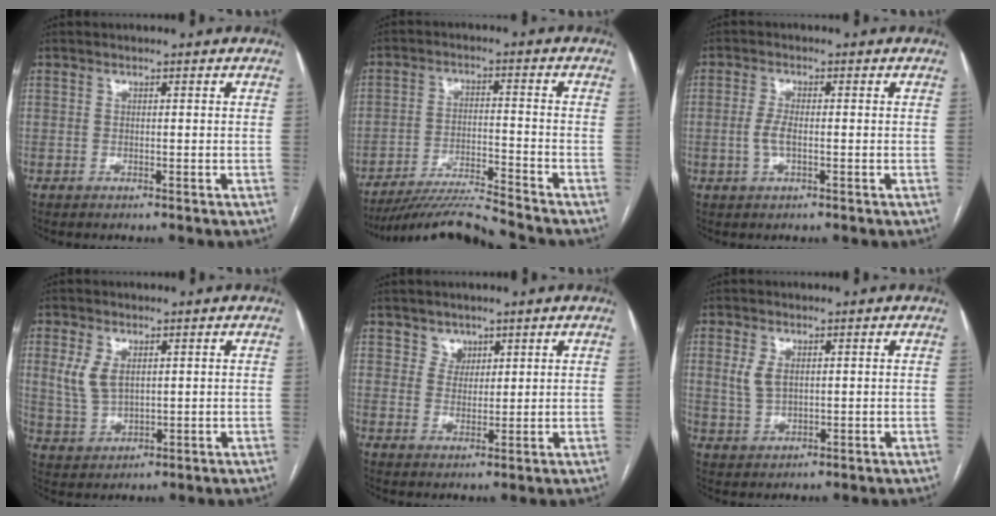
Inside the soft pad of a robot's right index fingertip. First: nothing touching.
{"total": 9.4, "force": [-9.0, -2.2, 1.7], "torque": [-0.025, -0.006, -0.165]}
{"total": 2.7, "force": [-0.4, 0.8, 2.5], "torque": [-0.064, 0.000, -0.008]}
{"total": 5.3, "force": [1.6, 3.2, 4.0], "torque": [-0.093, 0.007, 0.042]}
{"total": 2.8, "force": [1.8, 2.1, -0.1], "torque": [0.012, 0.000, 0.027]}
{"total": 3.7, "force": [1.0, 2.2, 2.8], "torque": [-0.064, 0.007, 0.027]}